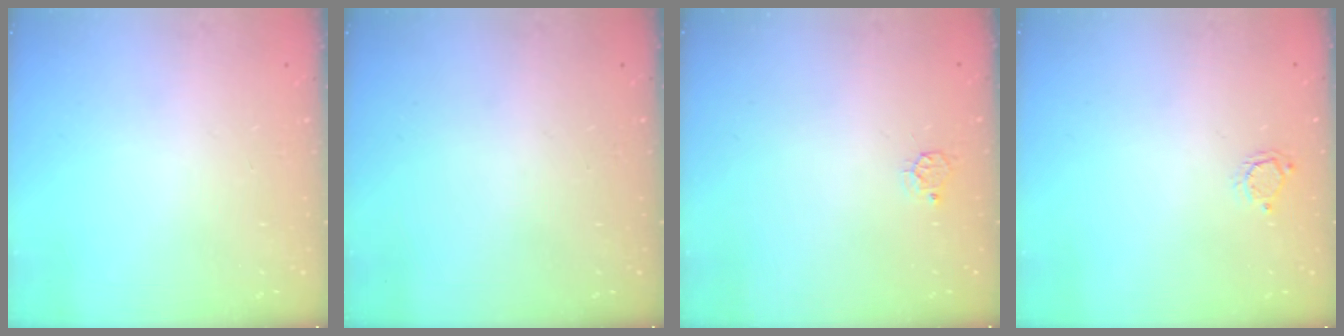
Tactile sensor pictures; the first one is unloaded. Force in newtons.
{"total": 0.0}
{"total": 3.7, "press": 3.7, "slide": 0.4}
{"total": 3.4, "press": 3.4, "slide": 0.3}